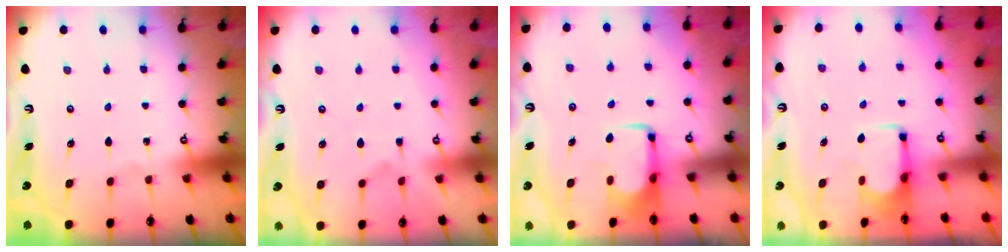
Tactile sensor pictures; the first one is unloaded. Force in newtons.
{"total": 4.0, "press": 3.8, "slide": 1.2}
{"total": 1.9, "press": 1.9, "slide": 0.4}
{"total": 1.7, "press": 1.4, "slide": 0.9}